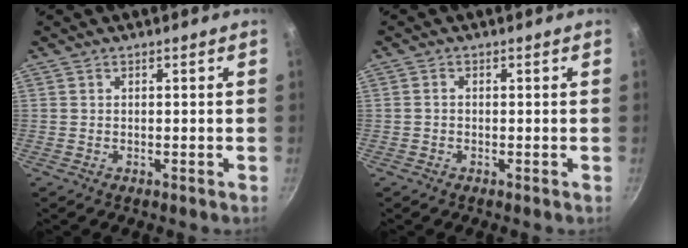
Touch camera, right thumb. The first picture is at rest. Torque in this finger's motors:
{"motor_torque": [-0.13, -0.35, -0.77, 0.02, 0.06]}